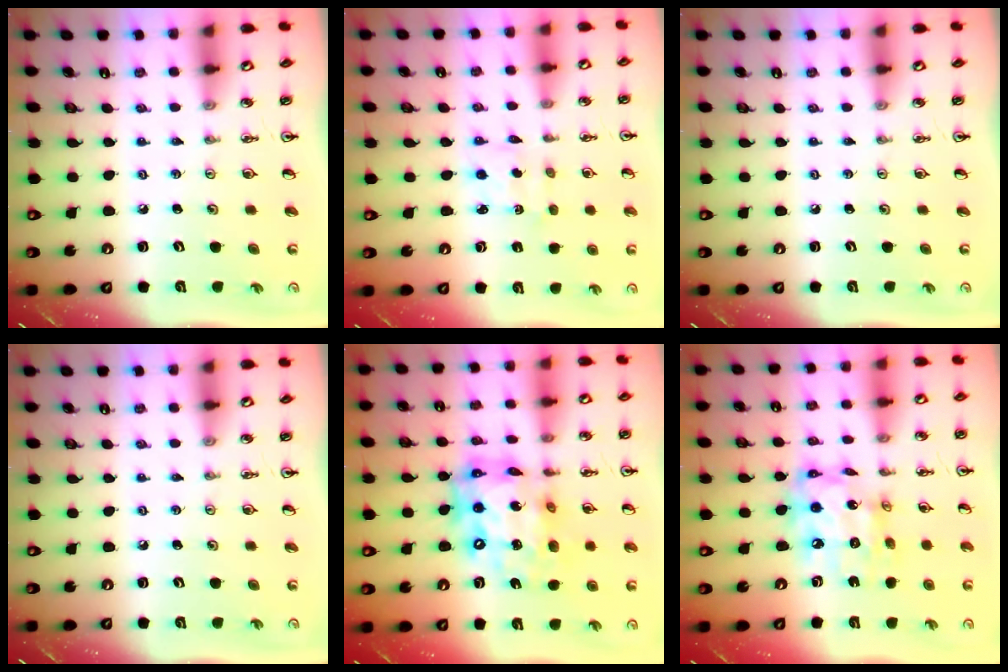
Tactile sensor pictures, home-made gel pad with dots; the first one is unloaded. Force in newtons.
{"total": 2.3, "press": 2.1, "slide": 0.8}
{"total": 0.0}
{"total": 0.0}
{"total": 19.3, "press": 19.2, "slide": 1.9}
{"total": 14.1, "press": 14.1, "slide": 1.0}